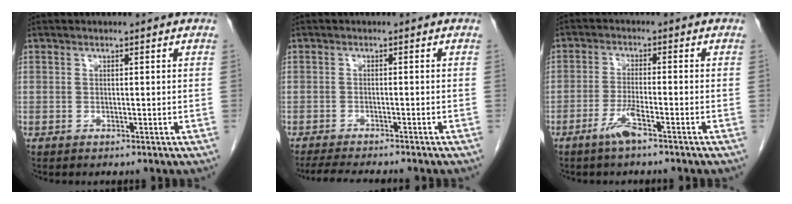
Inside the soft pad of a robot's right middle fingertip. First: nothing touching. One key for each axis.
{"total": 7.1, "fx": -6.3, "fy": 0.7, "fz": 3.1, "tx": -0.045, "ty": -0.015, "tz": -0.096}
{"total": 3.8, "fx": -2.6, "fy": 0.0, "fz": 2.8, "tx": -0.060, "ty": -0.005, "tz": -0.052}